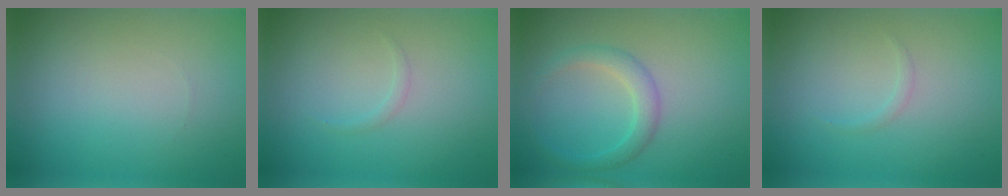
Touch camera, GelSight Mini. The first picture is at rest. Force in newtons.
{"total": 0.5, "press": 0.5, "slide": 0.0}
{"total": 2.3, "press": 2.3, "slide": 0.2}
{"total": 0.5, "press": 0.5, "slide": 0.0}